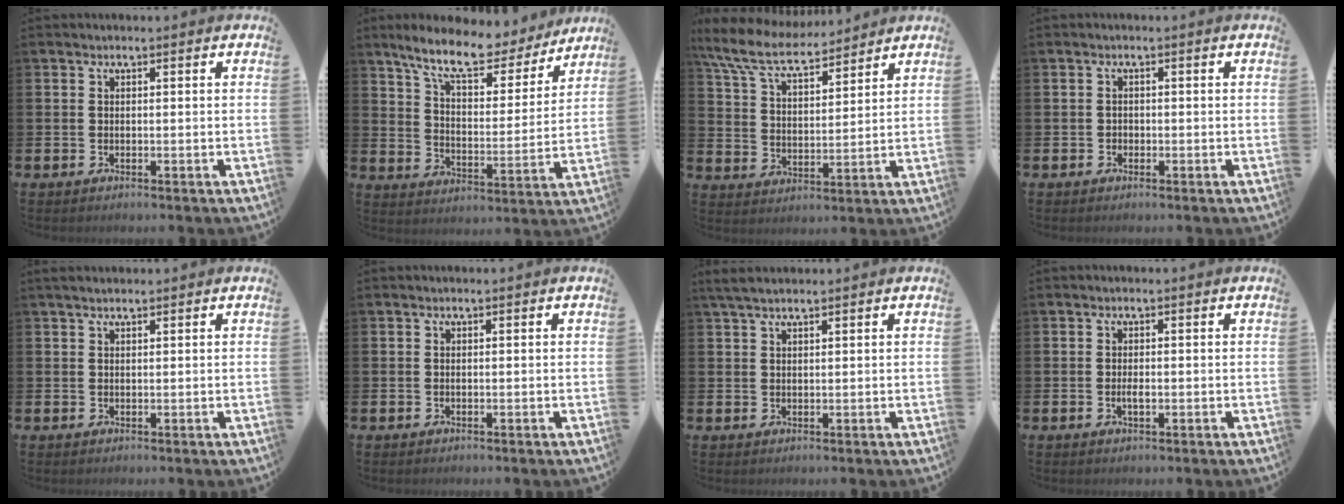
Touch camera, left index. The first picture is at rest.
{"total": 10.5, "force": [9.2, 3.0, 4.1], "torque": [-0.106, -0.055, 0.158]}
{"total": 8.3, "force": [7.5, 2.0, 3.0], "torque": [-0.089, -0.038, 0.134]}
{"total": 0.8, "force": [-0.3, 0.7, 0.1], "torque": [-0.004, 0.005, -0.008]}
{"total": 1.4, "force": [1.2, 0.4, 0.5], "torque": [-0.007, 0.003, 0.021]}
{"total": 0.0}
{"total": 2.6, "force": [2.1, 0.6, 1.3], "torque": [-0.025, -0.001, 0.039]}
{"total": 1.3, "force": [-0.2, 0.5, 1.2], "torque": [-0.027, 0.003, -0.004]}